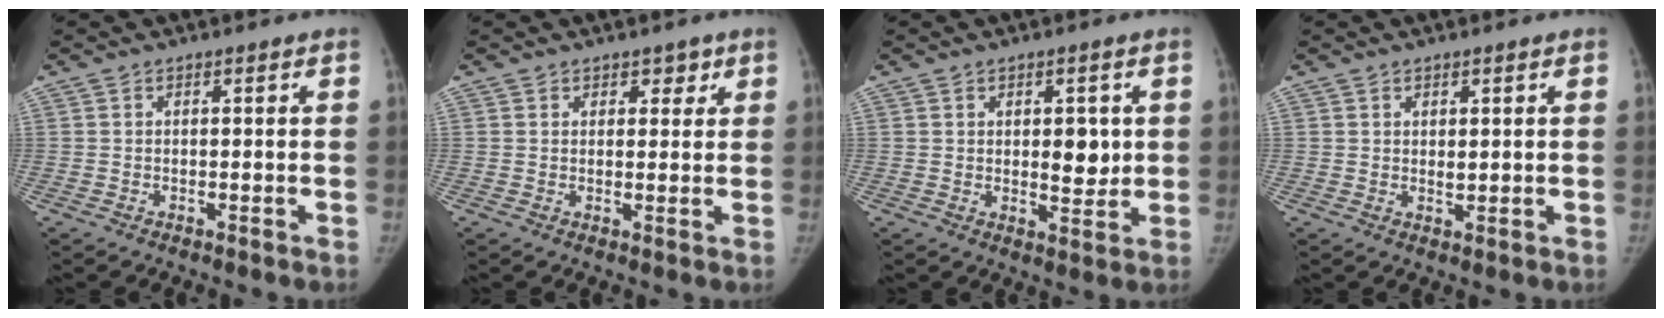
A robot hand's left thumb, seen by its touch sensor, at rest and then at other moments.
{"total": 2.6, "force": [1.6, 1.8, 1.0], "torque": [0.014, -0.008, 0.021]}
{"total": 6.2, "force": [1.0, 3.3, 5.2], "torque": [-0.048, -0.010, 0.020]}
{"total": 1.5, "force": [0.6, 0.9, 1.1], "torque": [-0.011, -0.006, 0.013]}